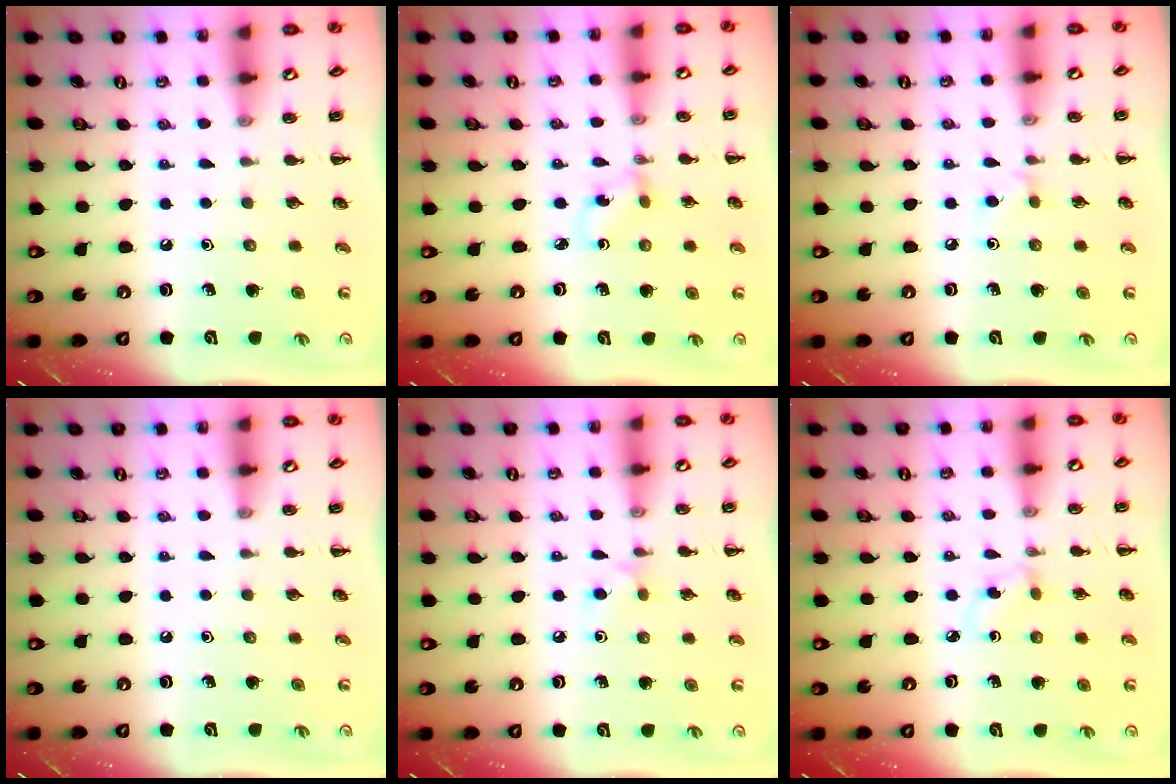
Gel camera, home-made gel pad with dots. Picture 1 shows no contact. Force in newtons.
{"total": 1.3, "press": 1.0, "slide": 0.7}
{"total": 4.3, "press": 4.0, "slide": 1.6}
{"total": 0.0}
{"total": 4.4, "press": 4.1, "slide": 1.4}
{"total": 2.6, "press": 2.3, "slide": 1.1}